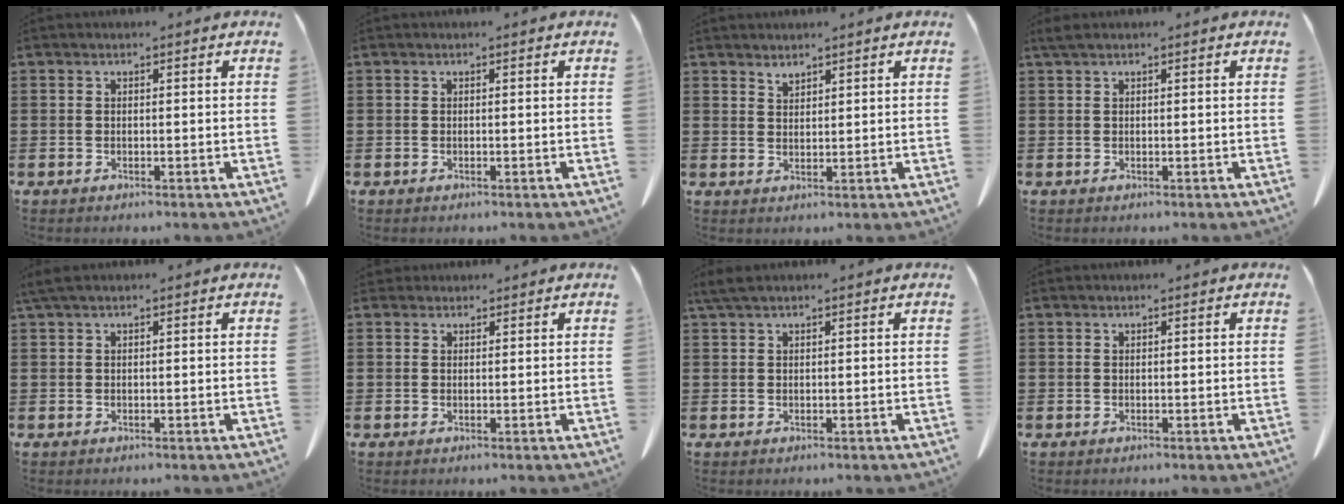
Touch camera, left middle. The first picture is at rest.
{"total": 0.0}
{"total": 1.7, "force": [1.6, 0.2, 0.3], "torque": [-0.008, -0.002, 0.033]}
{"total": 0.9, "force": [0.5, 0.1, 0.7], "torque": [-0.017, -0.001, 0.011]}
{"total": 1.4, "force": [0.9, 0.2, 1.1], "torque": [-0.024, 0.000, 0.018]}
{"total": 1.3, "force": [1.2, 0.6, 0.1], "torque": [0.002, -0.002, 0.023]}
{"total": 2.0, "force": [1.4, 0.3, 1.4], "torque": [-0.031, 0.000, 0.027]}
{"total": 0.0}